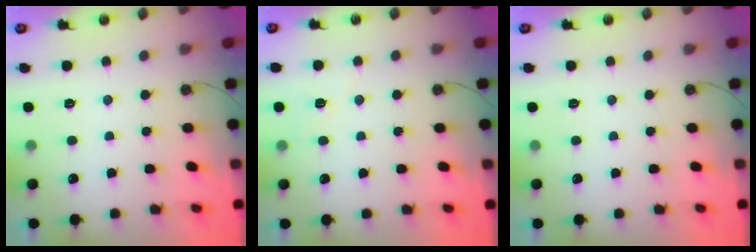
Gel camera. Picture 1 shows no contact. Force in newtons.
{"total": 5.3, "press": 5.0, "slide": 1.7}
{"total": 0.0}